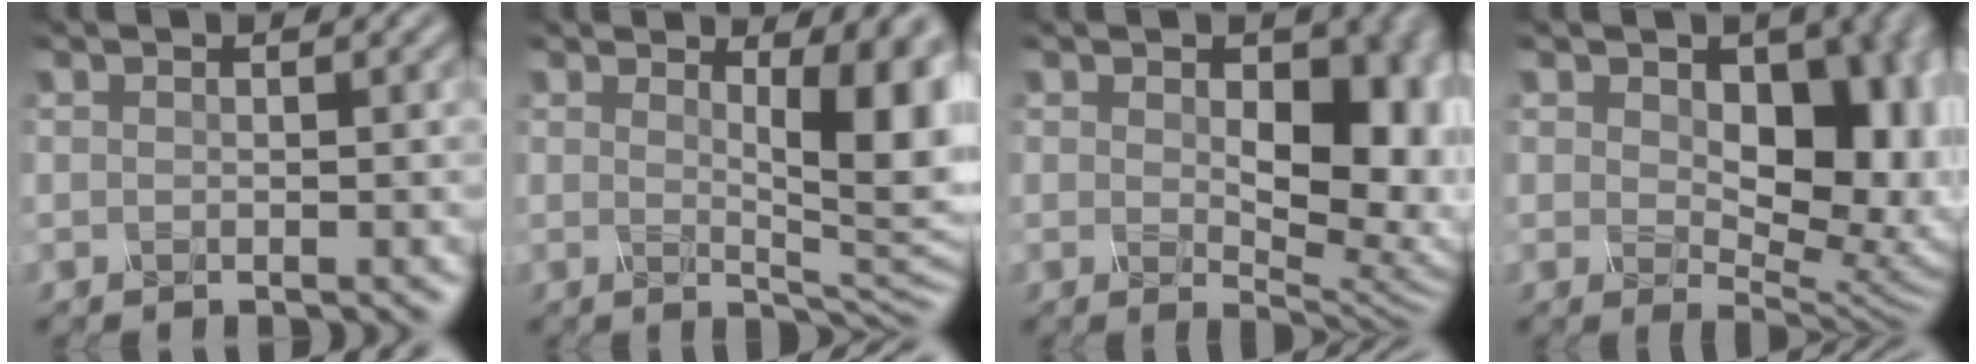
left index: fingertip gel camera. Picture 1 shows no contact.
{"total": 8.0, "force": [1.9, 2.4, 7.4], "torque": [-0.091, -0.011, 0.033]}
{"total": 8.3, "force": [0.3, 4.6, 7.0], "torque": [-0.099, -0.008, 0.013]}
{"total": 9.3, "force": [0.9, 5.8, 7.2], "torque": [-0.104, -0.017, 0.022]}